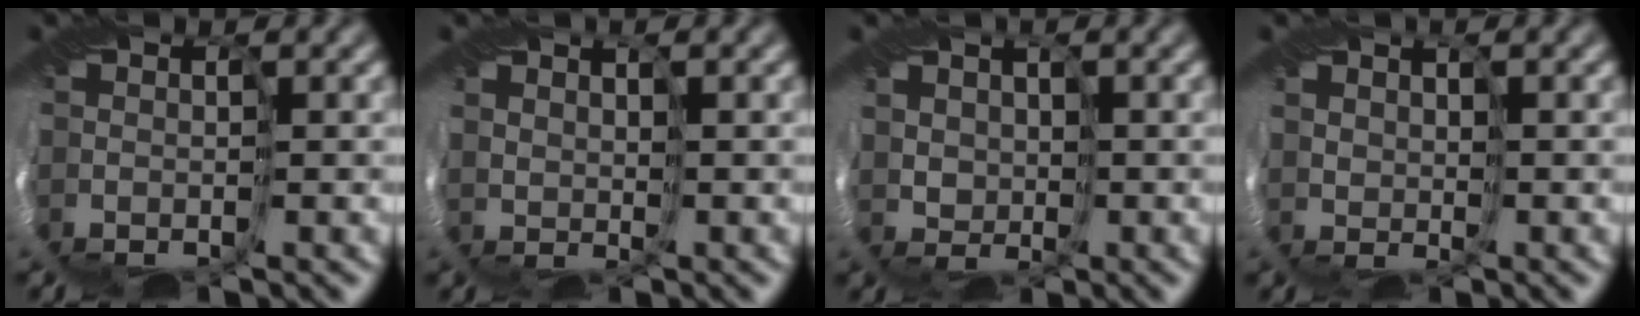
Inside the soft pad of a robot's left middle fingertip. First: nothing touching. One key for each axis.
{"total": 2.8, "fx": 2.1, "fy": -0.9, "fz": -1.6, "tx": 0.013, "ty": 0.007, "tz": 0.042}
{"total": 2.4, "fx": 1.8, "fy": 0.2, "fz": -1.6, "tx": 0.014, "ty": 0.006, "tz": 0.037}
{"total": 2.7, "fx": 1.9, "fy": -0.6, "fz": -1.8, "tx": 0.017, "ty": 0.008, "tz": 0.041}